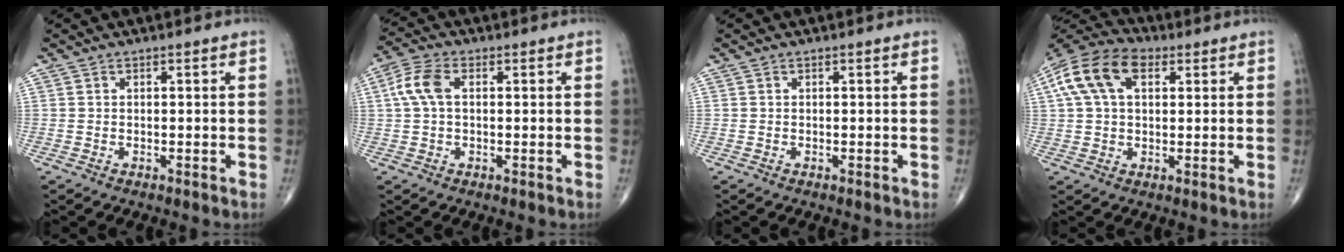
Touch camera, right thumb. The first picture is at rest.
{"total": 6.0, "force": [1.0, 3.4, 4.9], "torque": [-0.116, 0.019, 0.016]}
{"total": 0.0}
{"total": 13.0, "force": [4.3, 7.9, 9.4], "torque": [-0.180, 0.027, 0.073]}